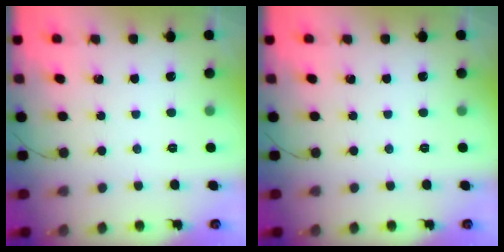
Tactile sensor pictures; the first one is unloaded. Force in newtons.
{"total": 0.0}